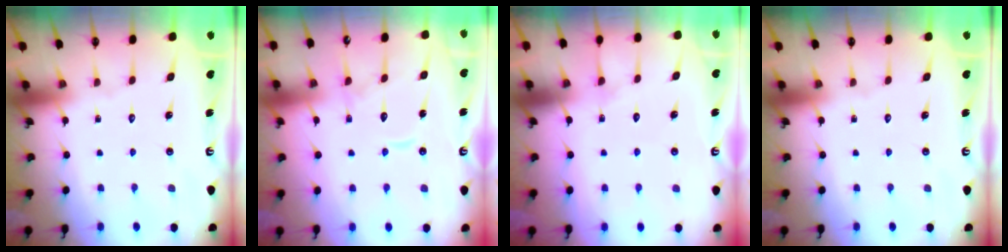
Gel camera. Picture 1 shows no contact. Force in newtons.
{"total": 11.2, "press": 11.2, "slide": 0.9}
{"total": 6.6, "press": 6.5, "slide": 0.6}
{"total": 0.0}